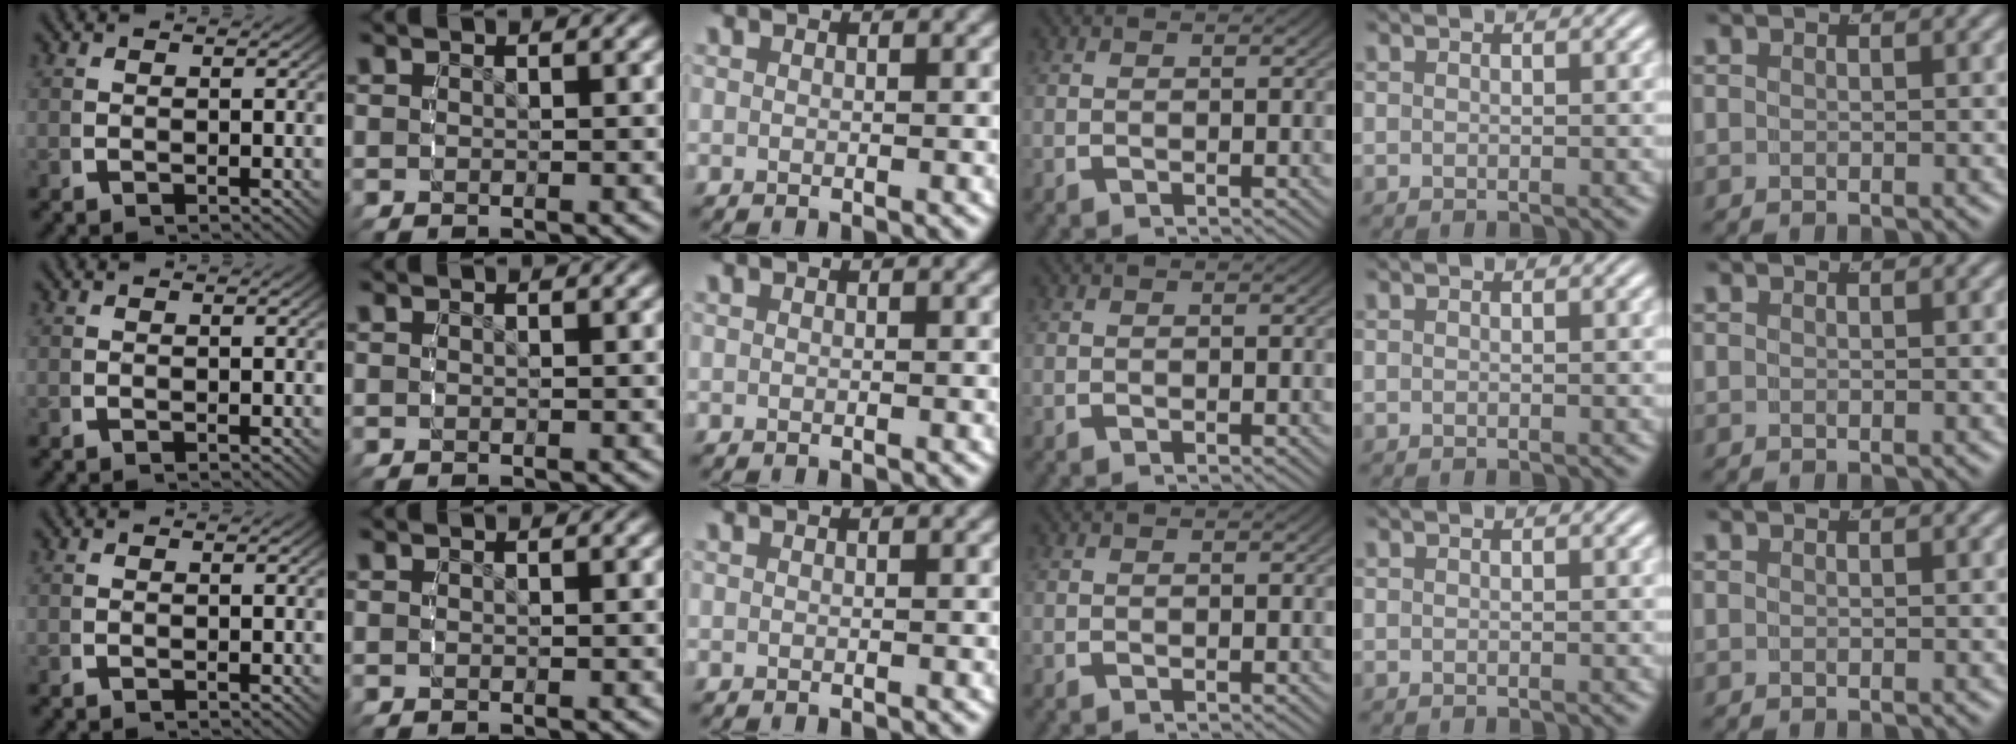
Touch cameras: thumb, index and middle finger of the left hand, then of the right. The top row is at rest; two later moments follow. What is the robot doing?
{"motion": "reach", "object": "stress ball aka squeeze ball"}